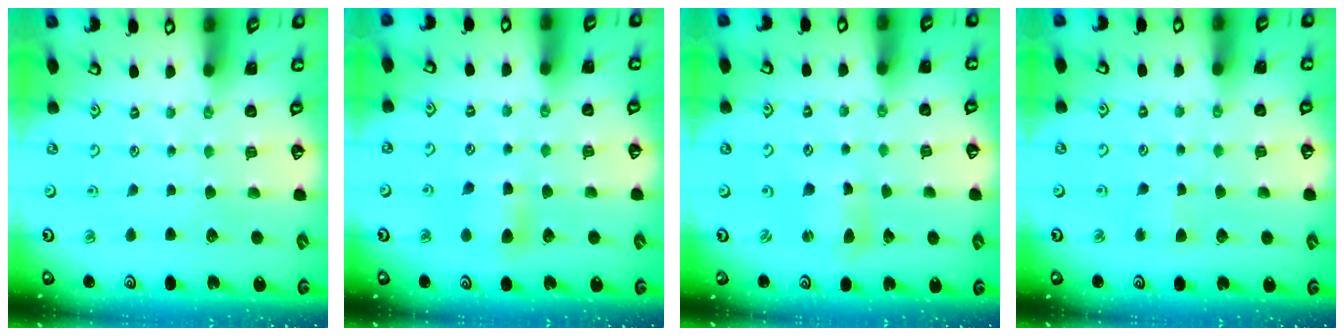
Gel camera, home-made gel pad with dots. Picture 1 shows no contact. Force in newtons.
{"total": 5.8, "press": 5.8, "slide": 0.8}
{"total": 2.9, "press": 2.9, "slide": 0.3}
{"total": 2.9, "press": 2.8, "slide": 0.4}